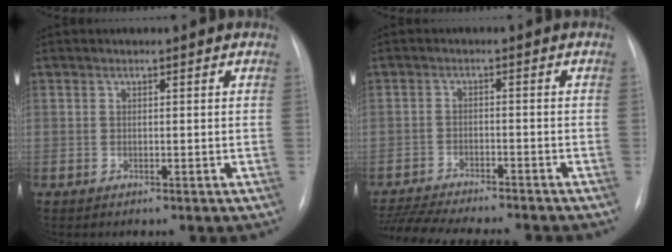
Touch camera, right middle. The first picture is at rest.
{"total": 14.6, "force": [-13.1, 1.8, 6.1], "torque": [-0.115, -0.014, -0.193]}